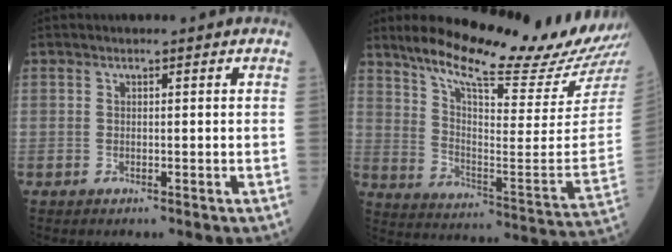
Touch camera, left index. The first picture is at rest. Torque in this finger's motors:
{"motor_torque": [1.00, -1.14, 0.42, 0.09]}